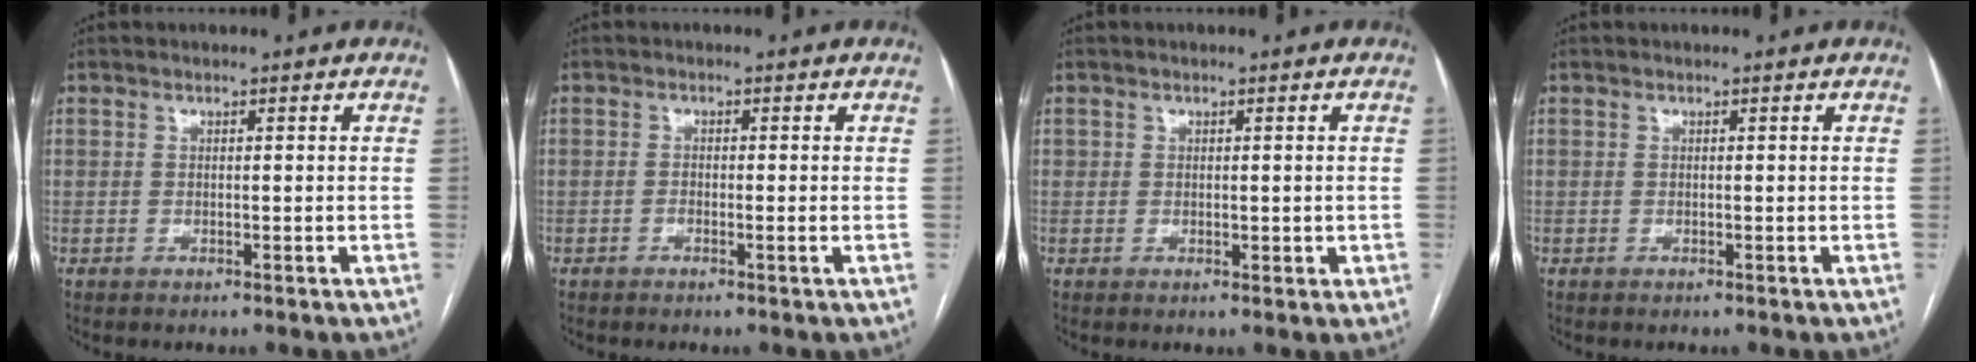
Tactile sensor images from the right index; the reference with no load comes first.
{"total": 1.3, "force": [-0.5, 0.2, 1.2], "torque": [-0.020, 0.001, -0.008]}
{"total": 1.8, "force": [0.0, 1.3, 1.3], "torque": [-0.017, 0.005, 0.004]}
{"total": 0.0}